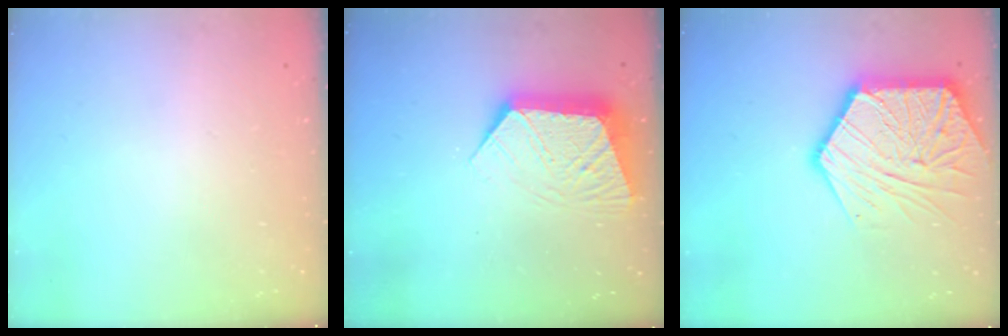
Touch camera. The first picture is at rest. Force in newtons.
{"total": 11.2, "press": 11.1, "slide": 0.8}
{"total": 19.8, "press": 19.7, "slide": 1.9}